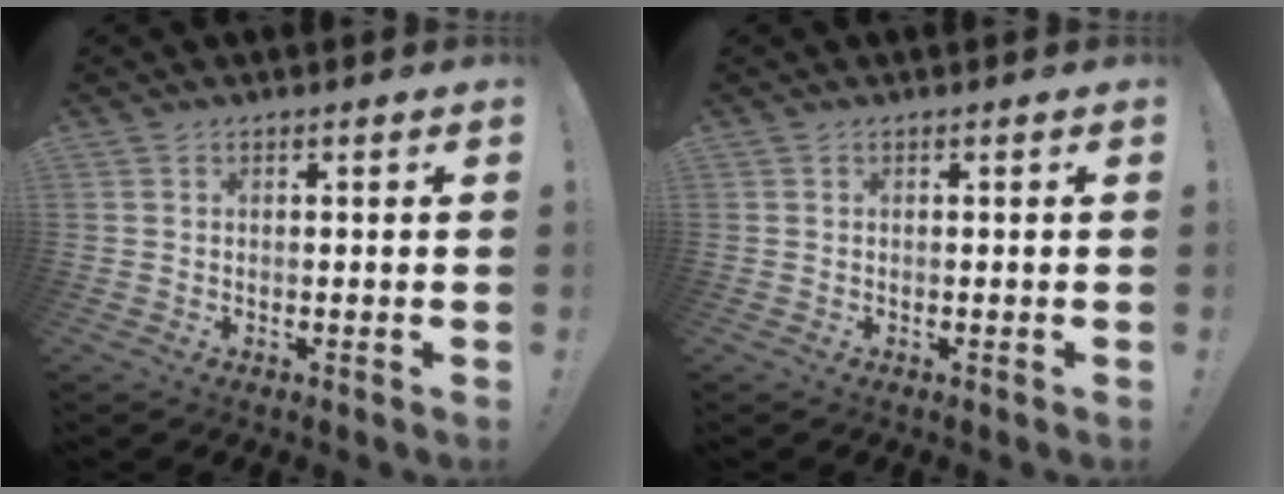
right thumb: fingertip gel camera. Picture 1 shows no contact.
{"total": 0.0}